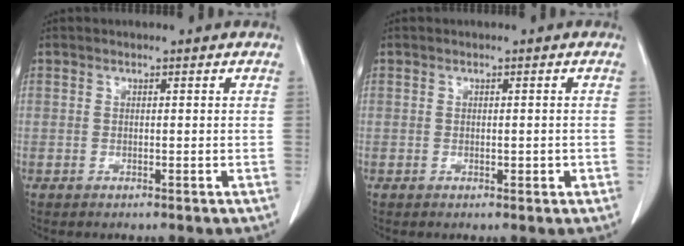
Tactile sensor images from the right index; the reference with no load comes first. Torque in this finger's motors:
{"motor_torque": [0.01, 0.09, 0.02, 0.01]}